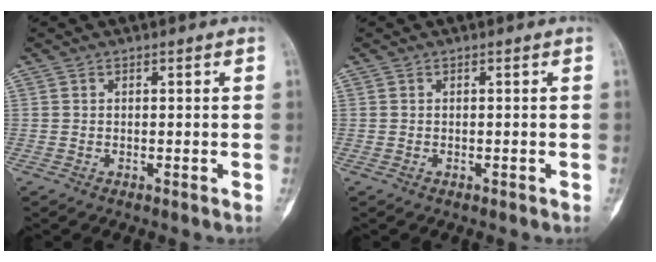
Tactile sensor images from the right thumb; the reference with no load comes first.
{"total": 0.0}